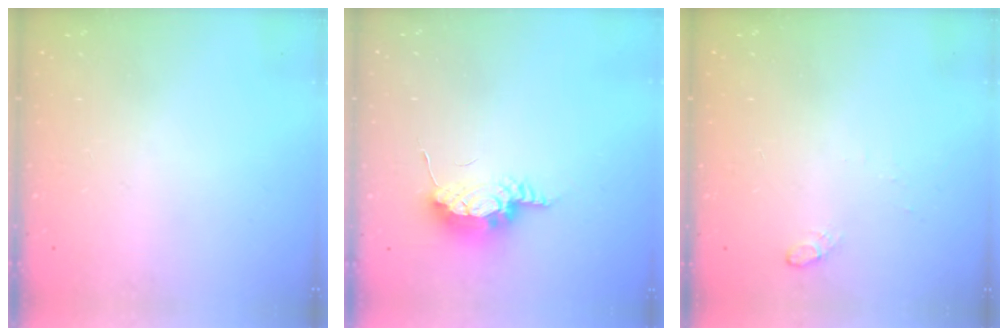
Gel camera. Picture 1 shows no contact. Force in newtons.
{"total": 16.0, "press": 11.0, "slide": 11.6}
{"total": 6.2, "press": 4.6, "slide": 4.1}